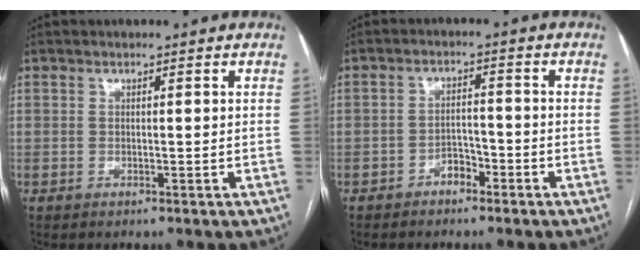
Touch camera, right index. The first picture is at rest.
{"total": 3.1, "force": [-2.1, 1.6, 1.5], "torque": [-0.021, 0.007, -0.037]}